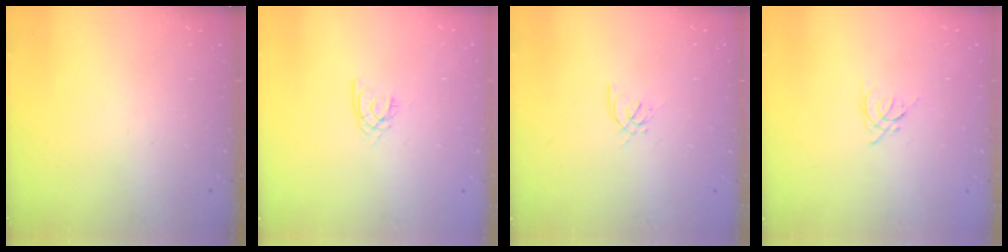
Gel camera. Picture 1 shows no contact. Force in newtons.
{"total": 2.2, "press": 2.2, "slide": 0.4}
{"total": 2.4, "press": 2.4, "slide": 0.6}
{"total": 3.4, "press": 3.3, "slide": 0.7}